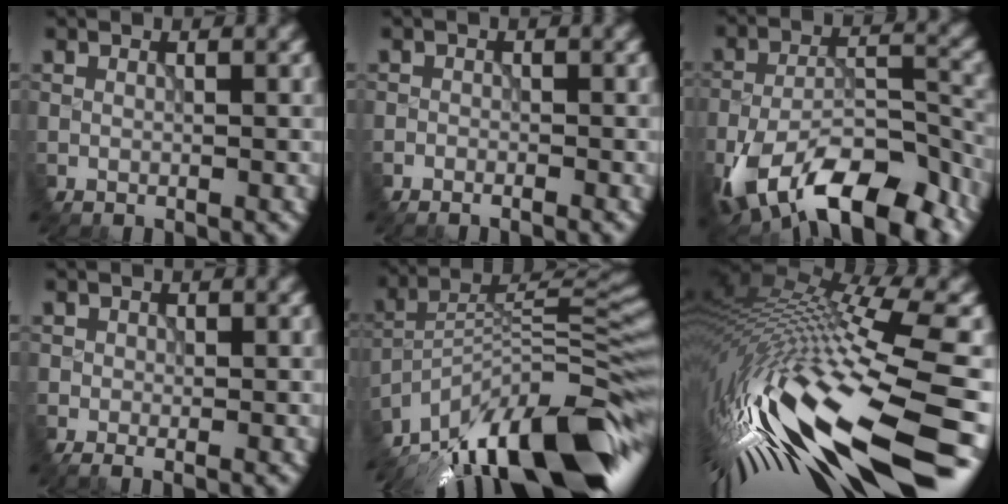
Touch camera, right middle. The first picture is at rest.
{"total": 2.0, "force": [-1.9, -0.5, -0.3], "torque": [-0.003, 0.004, -0.016]}
{"total": 13.4, "force": [-9.5, 5.0, 8.1], "torque": [-0.173, -0.008, -0.143]}
{"total": 1.0, "force": [-0.9, -0.2, 0.4], "torque": [-0.016, -0.010, 0.007]}
{"total": 15.6, "force": [-11.7, 3.4, 9.7], "torque": [-0.201, 0.020, -0.186]}
{"total": 16.7, "force": [-7.9, 3.7, 14.2], "torque": [-0.294, -0.008, -0.120]}